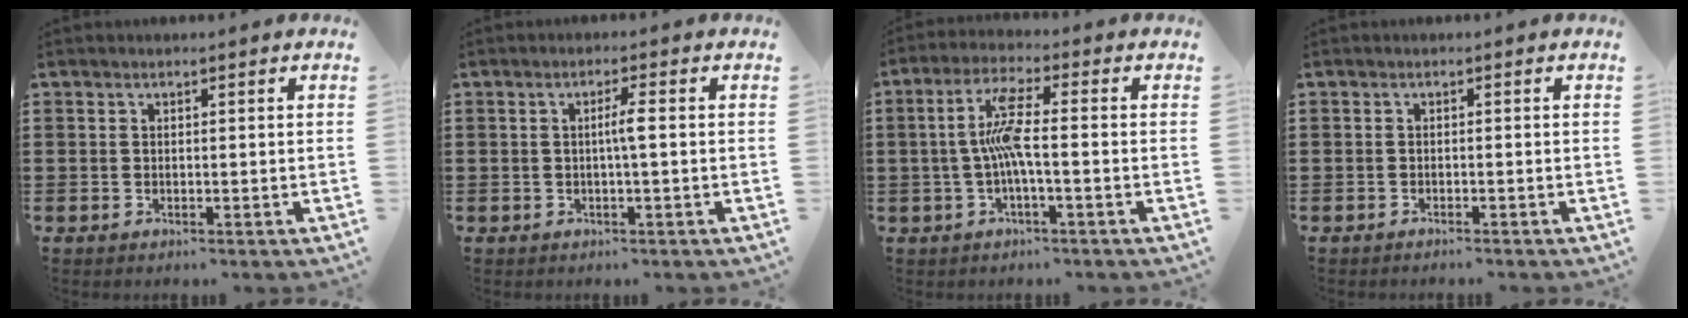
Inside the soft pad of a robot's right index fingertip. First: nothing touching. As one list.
[{"total": 2.5, "force": [-0.2, -0.1, 2.5], "torque": [-0.046, -0.002, -0.007]}, {"total": 6.6, "force": [-0.9, 0.8, 6.5], "torque": [-0.138, -0.004, -0.028]}, {"total": 0.7, "force": [-0.7, 0.0, 0.1], "torque": [-0.004, -0.002, -0.015]}]